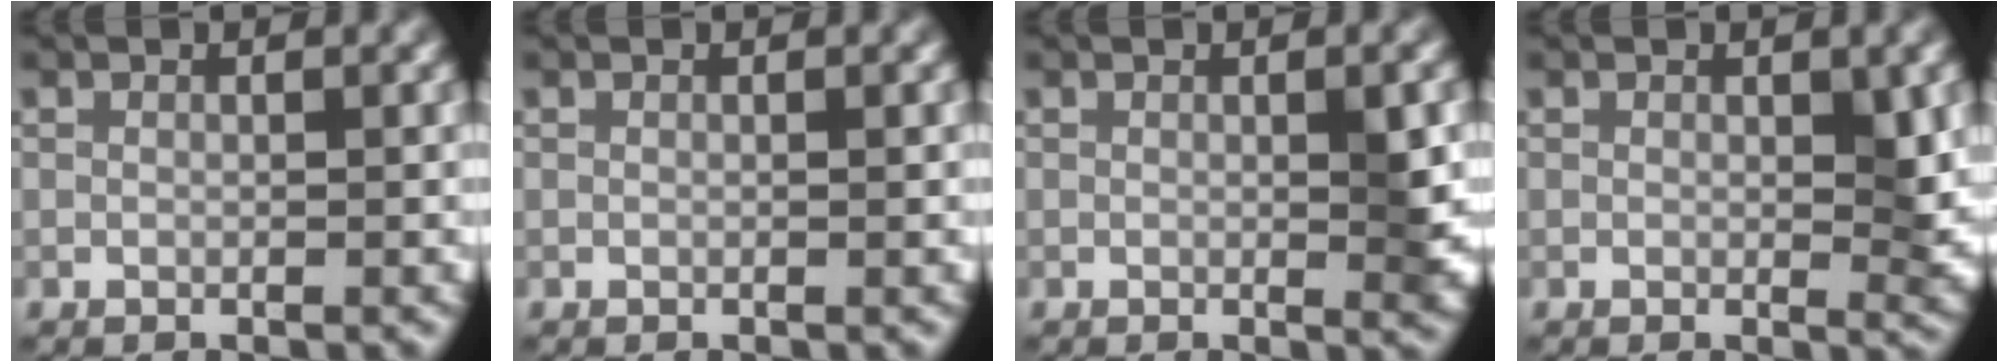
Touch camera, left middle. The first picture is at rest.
{"total": 0.0}
{"total": 2.5, "force": [0.0, 0.3, 2.5], "torque": [-0.034, -0.003, 0.000]}
{"total": 2.6, "force": [0.3, 0.8, 2.4], "torque": [-0.029, -0.006, 0.004]}